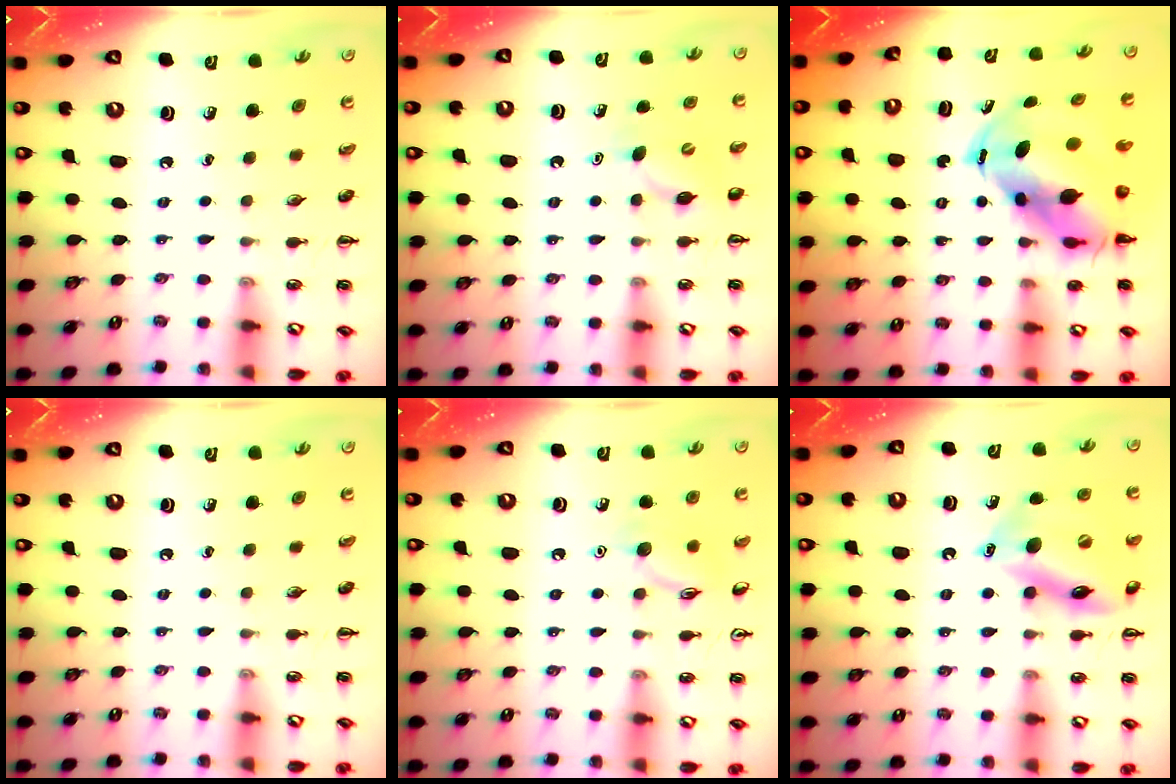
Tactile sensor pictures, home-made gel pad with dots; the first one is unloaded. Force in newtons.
{"total": 6.8, "press": 6.6, "slide": 1.6}
{"total": 11.2, "press": 10.9, "slide": 2.8}
{"total": 0.0}
{"total": 9.2, "press": 9.2, "slide": 0.4}
{"total": 15.1, "press": 14.9, "slide": 2.3}